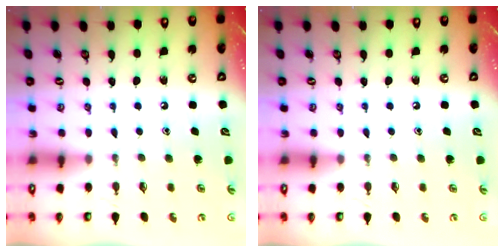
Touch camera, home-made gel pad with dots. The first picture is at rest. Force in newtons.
{"total": 0.0}